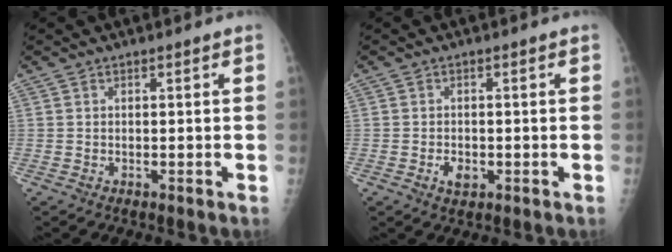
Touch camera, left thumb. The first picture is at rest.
{"total": 2.6, "force": [-0.9, 1.8, 1.7], "torque": [-0.022, 0.001, -0.010]}